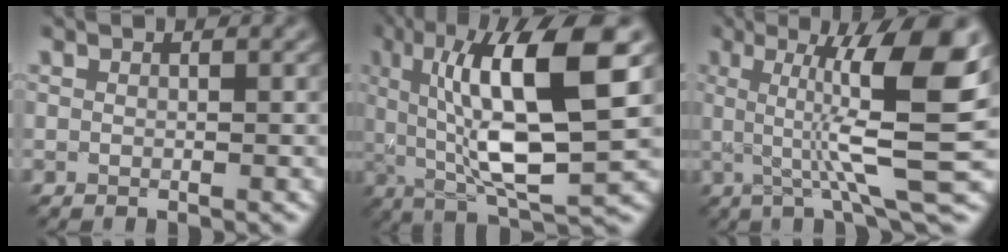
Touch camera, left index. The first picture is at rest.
{"total": 13.0, "force": [2.4, 3.5, 12.3], "torque": [-0.201, 0.005, 0.043]}
{"total": 10.4, "force": [1.7, 2.1, 10.1], "torque": [-0.144, -0.002, 0.030]}